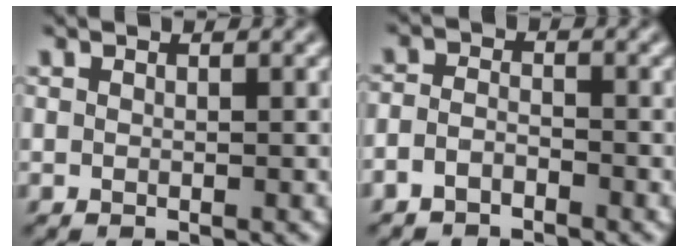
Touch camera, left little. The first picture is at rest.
{"total": 1.8, "force": [-1.6, 0.7, 0.5], "torque": [-0.012, 0.005, -0.037]}